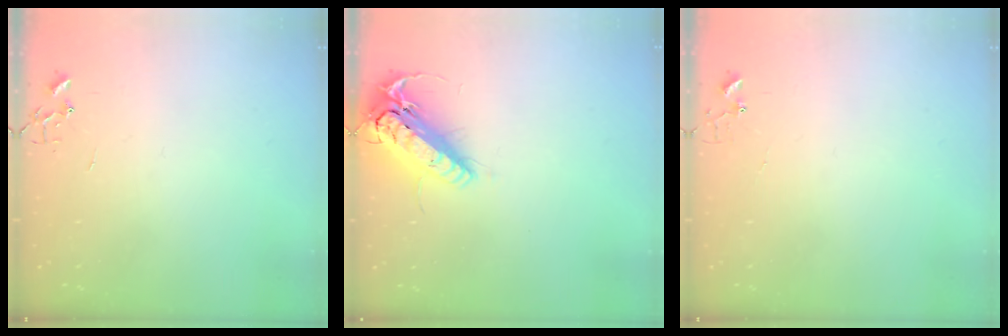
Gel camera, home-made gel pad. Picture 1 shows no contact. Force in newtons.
{"total": 17.8, "press": 17.5, "slide": 3.4}
{"total": 3.9, "press": 3.9, "slide": 0.3}